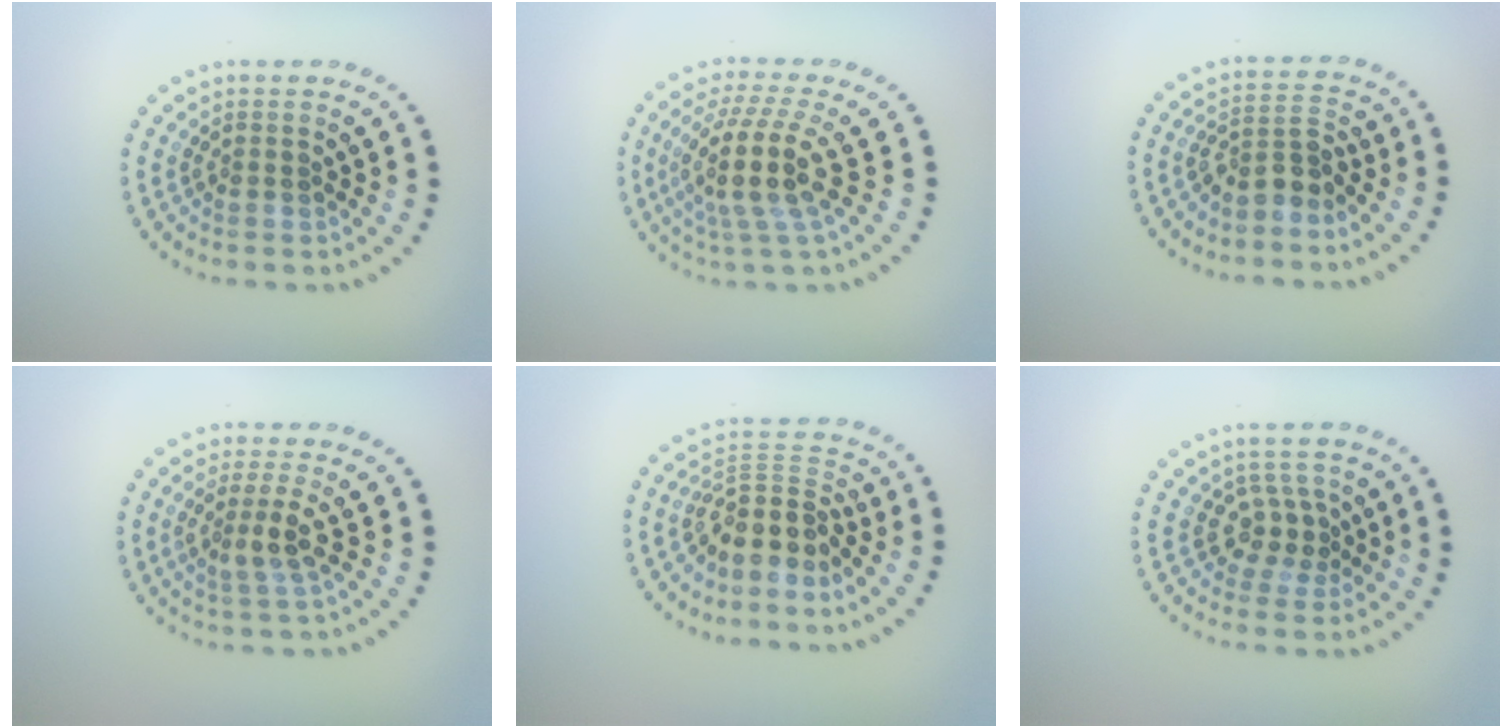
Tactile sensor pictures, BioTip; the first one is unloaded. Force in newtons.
{"total": 5.0, "press": 3.9, "slide": 3.2}
{"total": 2.7, "press": 2.2, "slide": 1.7}
{"total": 2.7, "press": 2.4, "slide": 1.2}
{"total": 4.2, "press": 3.4, "slide": 2.5}
{"total": 2.4, "press": 1.9, "slide": 1.6}